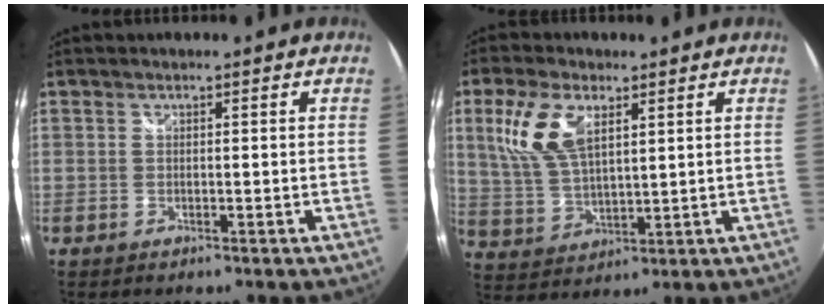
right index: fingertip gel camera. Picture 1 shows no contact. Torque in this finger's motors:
{"motor_torque": [0.30, 0.27, 0.28, 0.16]}